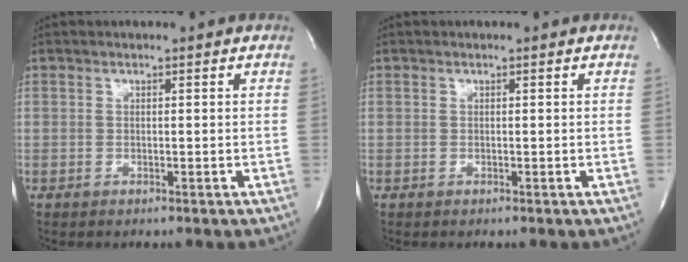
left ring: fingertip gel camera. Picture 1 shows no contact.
{"total": 0.0}